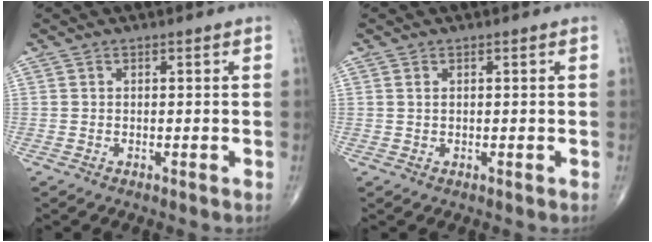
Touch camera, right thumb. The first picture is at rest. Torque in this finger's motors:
{"motor_torque": [-0.62, -0.09, 0.14, 0.25, -0.01]}